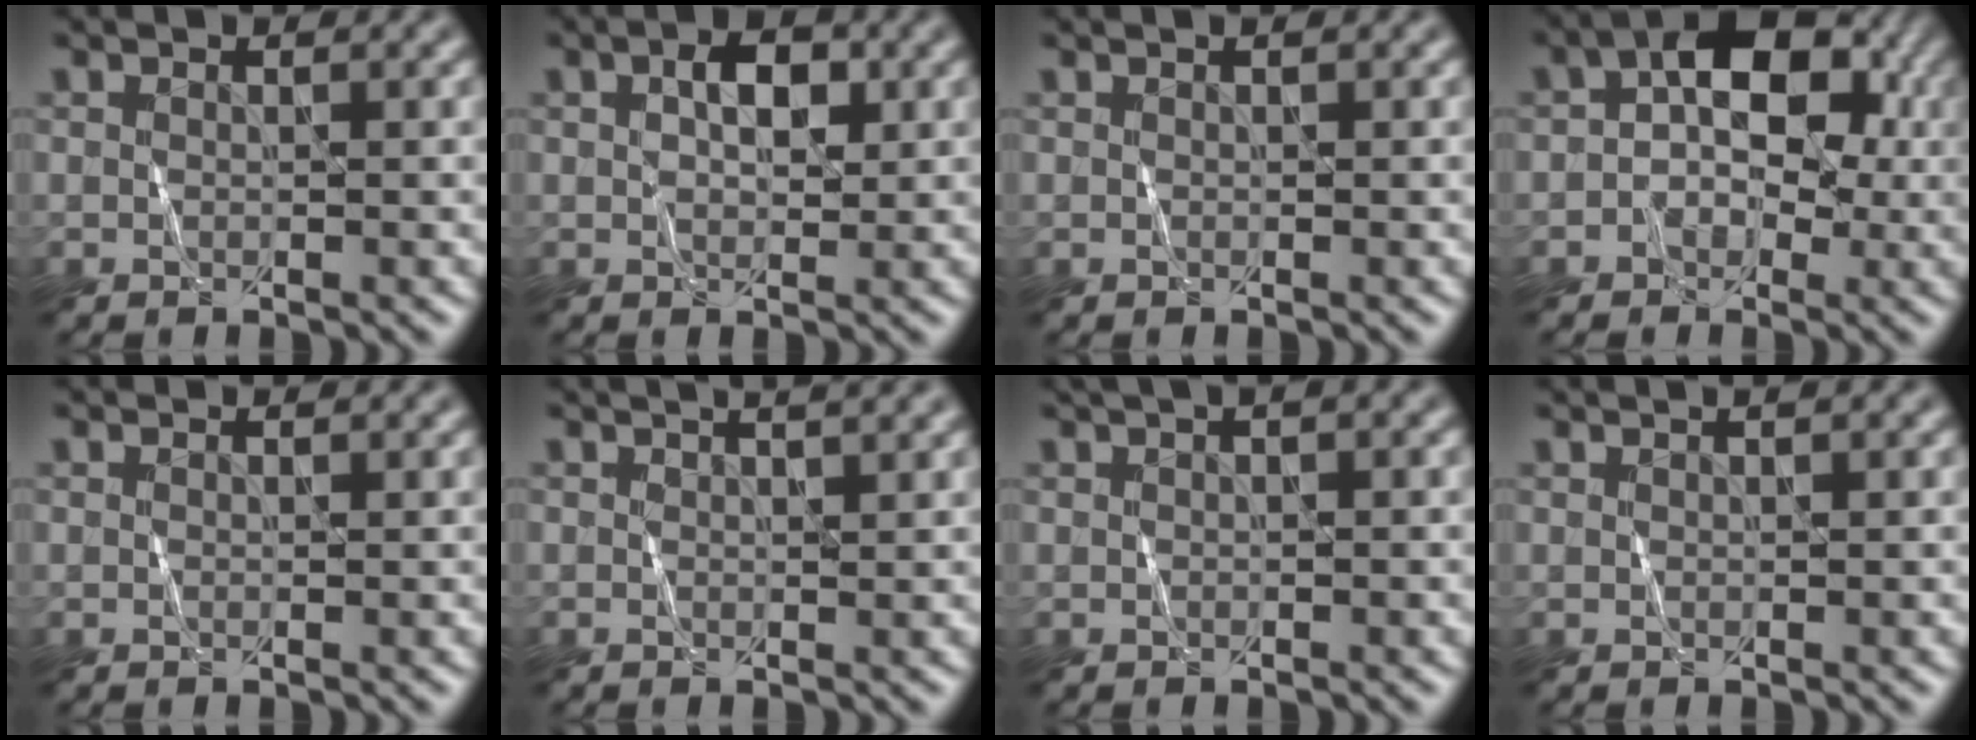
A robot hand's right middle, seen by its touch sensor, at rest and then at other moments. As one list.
[{"total": 2.8, "force": [0.6, 1.6, 2.2], "torque": [-0.038, 0.004, 0.011]}, {"total": 0.0}, {"total": 6.7, "force": [0.4, 4.3, 5.0], "torque": [-0.063, 0.018, -0.004]}, {"total": 0.6, "force": [0.6, 0.0, -0.1], "torque": [-0.003, -0.002, 0.003]}, {"total": 4.9, "force": [3.3, 2.2, 3.0], "torque": [-0.018, 0.038, 0.013]}, {"total": 2.2, "force": [1.2, 0.7, 1.7], "torque": [-0.018, -0.002, 0.013]}, {"total": 1.6, "force": [1.2, 0.6, 0.9], "torque": [-0.003, 0.002, 0.002]}]